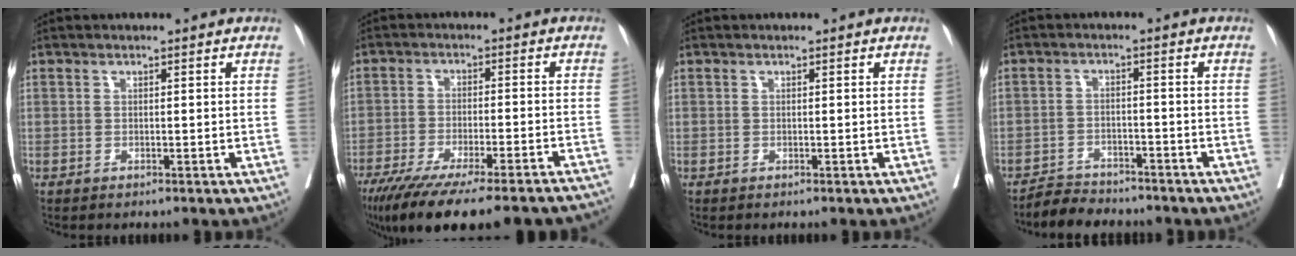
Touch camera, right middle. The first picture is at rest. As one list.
[{"total": 23.3, "force": [-19.7, 2.2, 12.3], "torque": [-0.151, -0.051, -0.274]}, {"total": 0.0}, {"total": 4.8, "force": [-4.6, 1.4, 0.2], "torque": [-0.005, -0.007, -0.080]}]